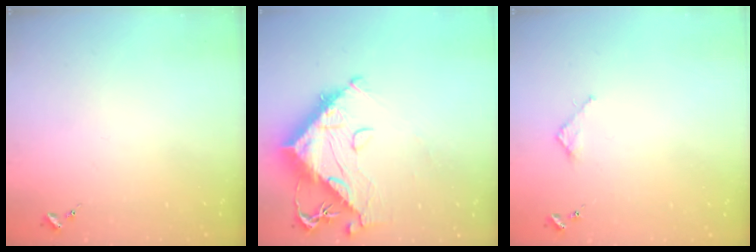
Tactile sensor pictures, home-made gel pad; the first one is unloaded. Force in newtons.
{"total": 17.1, "press": 17.0, "slide": 1.9}
{"total": 2.7, "press": 2.7, "slide": 0.2}